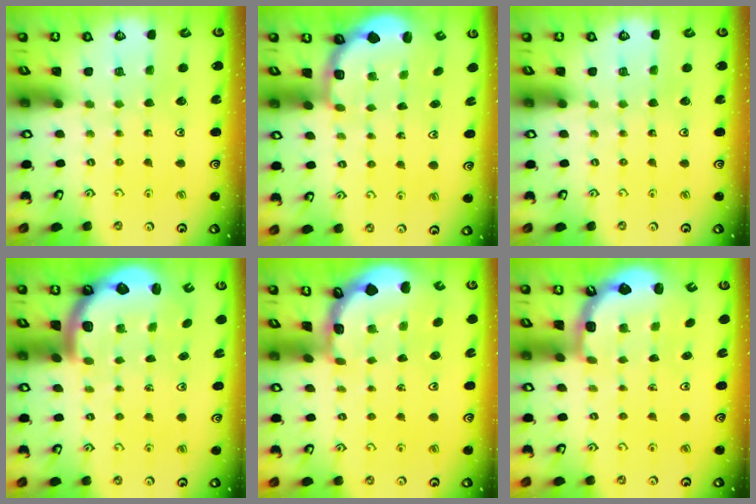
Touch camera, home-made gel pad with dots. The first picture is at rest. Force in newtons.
{"total": 3.0, "press": 2.2, "slide": 2.0}
{"total": 0.0}
{"total": 3.0, "press": 2.9, "slide": 0.4}
{"total": 1.5, "press": 1.5, "slide": 0.2}
{"total": 2.2, "press": 1.8, "slide": 1.3}